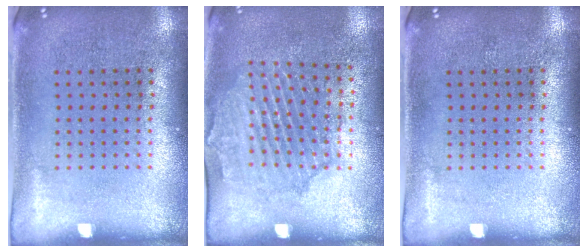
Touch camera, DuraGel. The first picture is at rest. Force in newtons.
{"total": 1.6, "press": 1.6, "slide": 0.3}
{"total": 0.0}